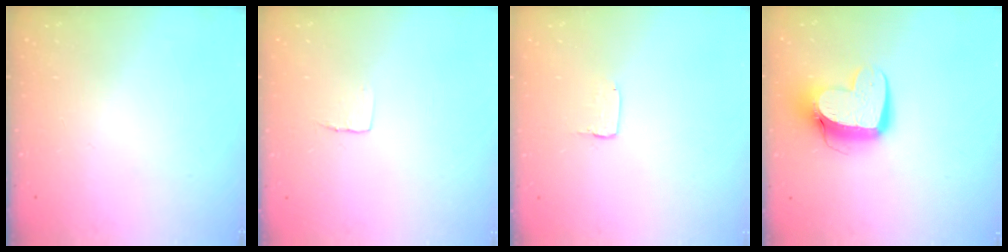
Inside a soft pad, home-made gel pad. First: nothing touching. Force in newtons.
{"total": 4.1, "press": 4.1, "slide": 0.3}
{"total": 2.0, "press": 2.0, "slide": 0.1}
{"total": 12.4, "press": 12.3, "slide": 1.2}